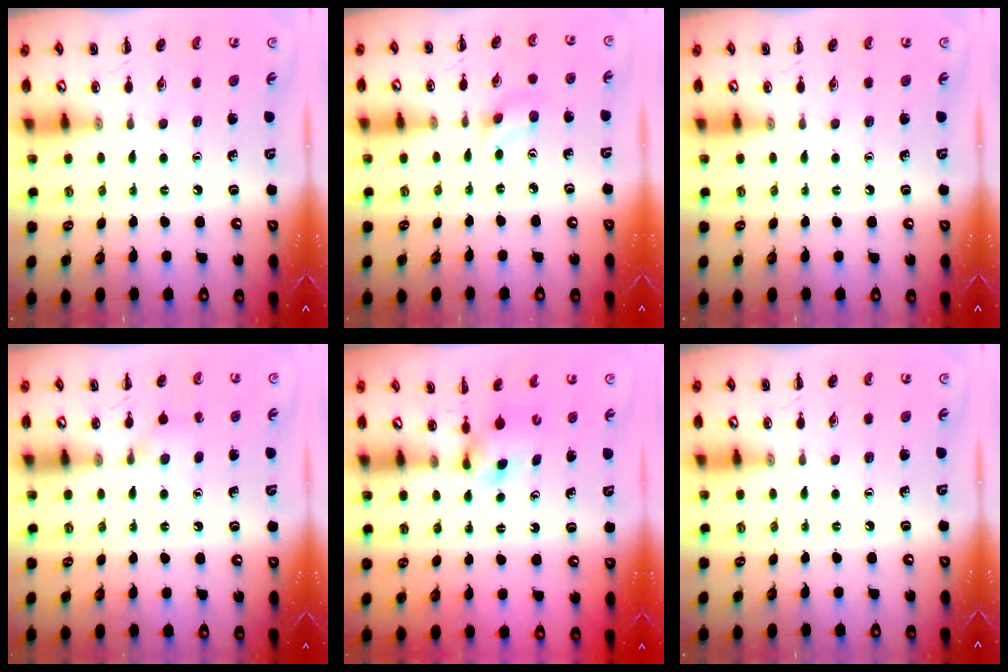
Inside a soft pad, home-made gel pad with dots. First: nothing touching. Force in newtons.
{"total": 2.3, "press": 2.1, "slide": 0.9}
{"total": 0.0}
{"total": 5.4, "press": 5.1, "slide": 1.7}
{"total": 2.9, "press": 2.6, "slide": 1.3}
{"total": 0.0}